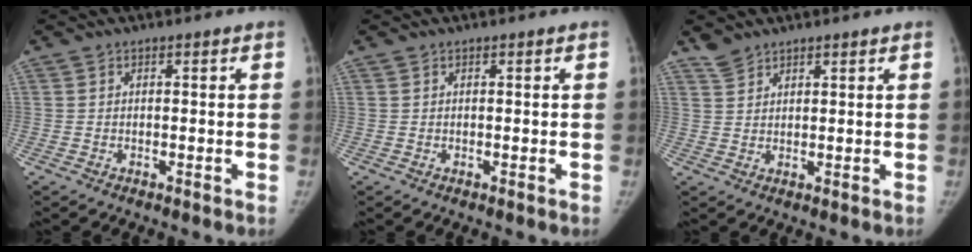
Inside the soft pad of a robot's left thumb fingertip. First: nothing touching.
{"total": 0.0}
{"total": 2.8, "force": [2.6, 1.1, 0.5], "torque": [-0.001, -0.004, 0.049]}